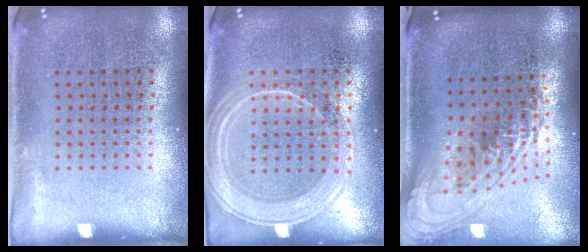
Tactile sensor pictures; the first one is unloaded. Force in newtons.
{"total": 1.8, "press": 1.8, "slide": 0.2}
{"total": 2.3, "press": 1.7, "slide": 1.5}